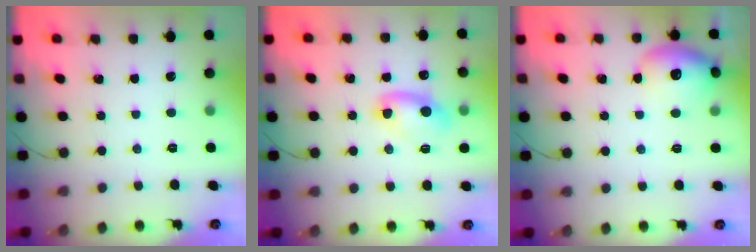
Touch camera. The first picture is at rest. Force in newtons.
{"total": 6.8, "press": 6.7, "slide": 1.3}
{"total": 12.0, "press": 11.9, "slide": 1.5}